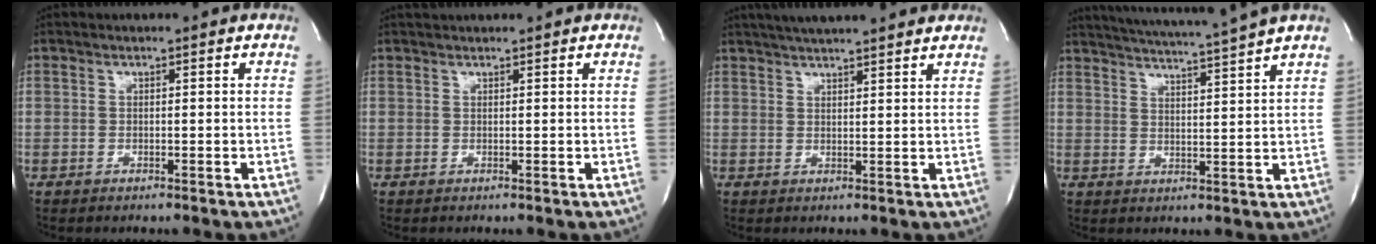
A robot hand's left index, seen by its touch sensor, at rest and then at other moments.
{"total": 1.7, "force": [1.6, 0.0, 0.3], "torque": [-0.004, 0.021, 0.031]}
{"total": 12.7, "force": [11.1, 1.1, 6.0], "torque": [-0.100, 0.029, 0.151]}
{"total": 12.3, "force": [11.1, -2.1, 4.9], "torque": [-0.089, -0.028, 0.157]}